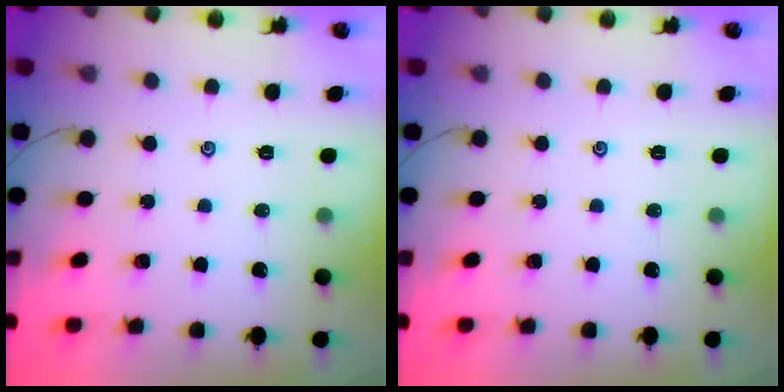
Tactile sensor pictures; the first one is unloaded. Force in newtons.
{"total": 0.0}